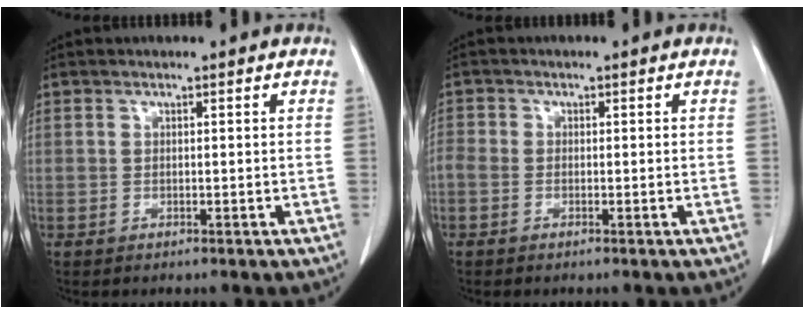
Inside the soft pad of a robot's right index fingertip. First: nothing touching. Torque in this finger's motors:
{"motor_torque": [0.97, -0.12, 0.42, 0.13]}